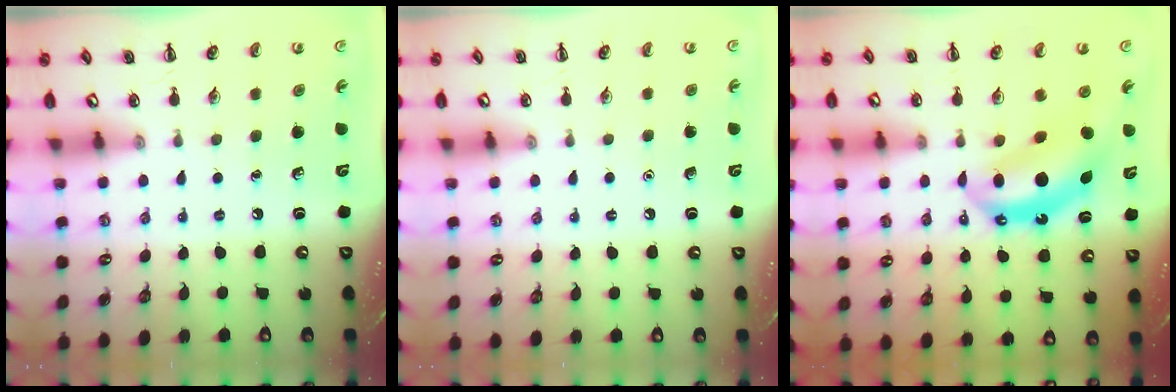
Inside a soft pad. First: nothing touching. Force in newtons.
{"total": 1.5, "press": 1.5, "slide": 0.1}
{"total": 9.4, "press": 9.2, "slide": 1.8}